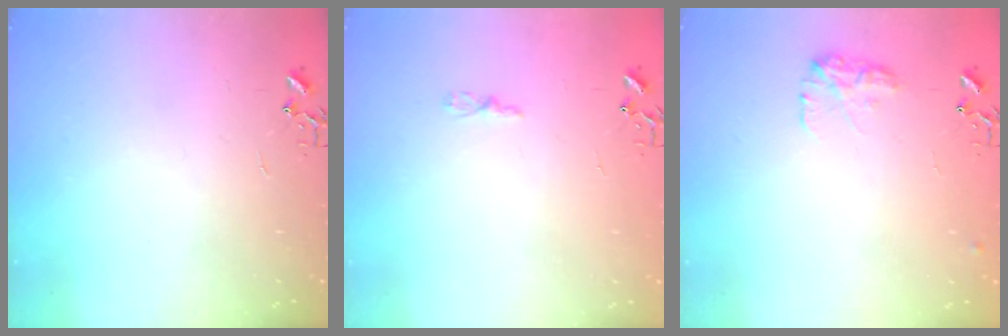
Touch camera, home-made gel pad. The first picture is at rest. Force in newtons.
{"total": 2.9, "press": 2.9, "slide": 0.4}
{"total": 9.5, "press": 9.5, "slide": 0.4}